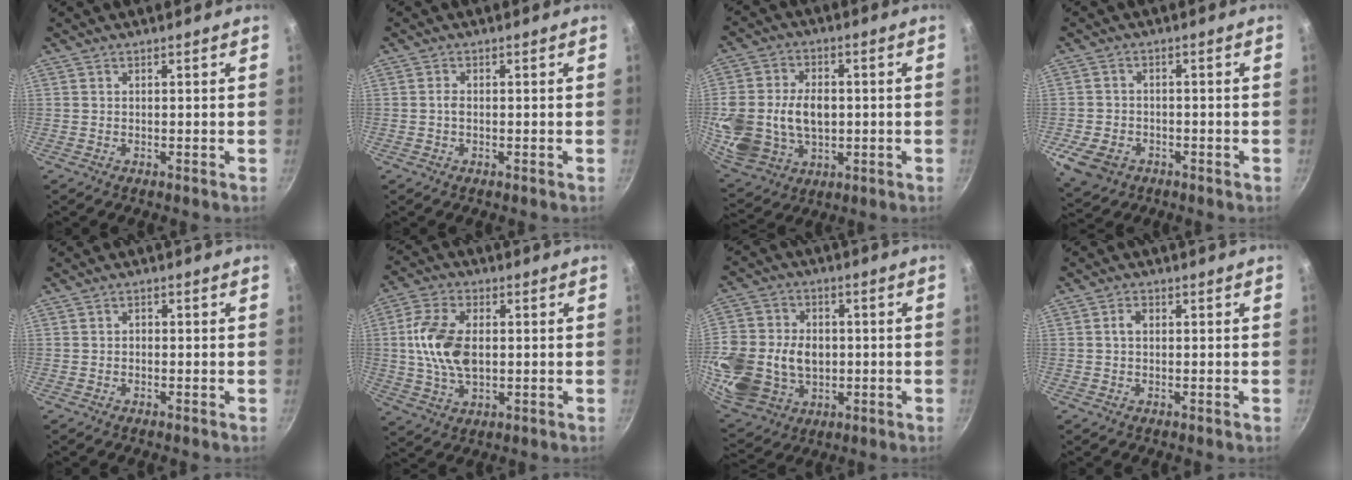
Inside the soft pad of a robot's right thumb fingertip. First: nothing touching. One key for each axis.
{"total": 1.1, "fx": -0.2, "fy": 0.7, "fz": 0.8, "tx": -0.015, "ty": 0.004, "tz": -0.005}
{"total": 18.9, "fx": -0.1, "fy": 14.0, "fz": 12.7, "tx": -0.260, "ty": 0.004, "tz": 0.012}
{"total": 7.5, "fx": -3.0, "fy": 5.5, "fz": 4.0, "tx": -0.077, "ty": 0.013, "tz": -0.052}
{"total": 0.8, "fx": -0.3, "fy": 0.6, "fz": 0.4, "tx": -0.006, "ty": 0.004, "tz": -0.005}
{"total": 12.0, "fx": 0.7, "fy": 7.2, "fz": 9.6, "tx": -0.175, "ty": 0.010, "tz": 0.008}
{"total": 23.5, "fx": -1.7, "fy": 18.3, "fz": 14.6, "tx": -0.326, "ty": 0.020, "tz": -0.016}
{"total": 1.9, "fx": 0.2, "fy": 1.3, "fz": 1.3, "tx": -0.019, "ty": 0.005, "tz": 0.001}